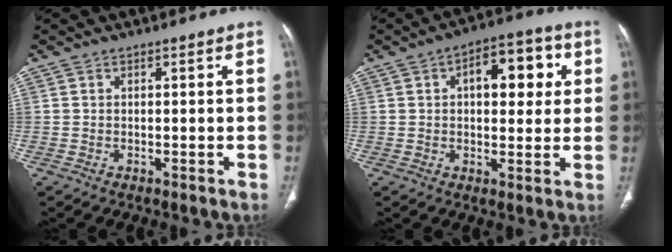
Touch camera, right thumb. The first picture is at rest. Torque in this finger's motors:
{"motor_torque": [0.28, 2.18, 1.07, -0.08, 0.05]}